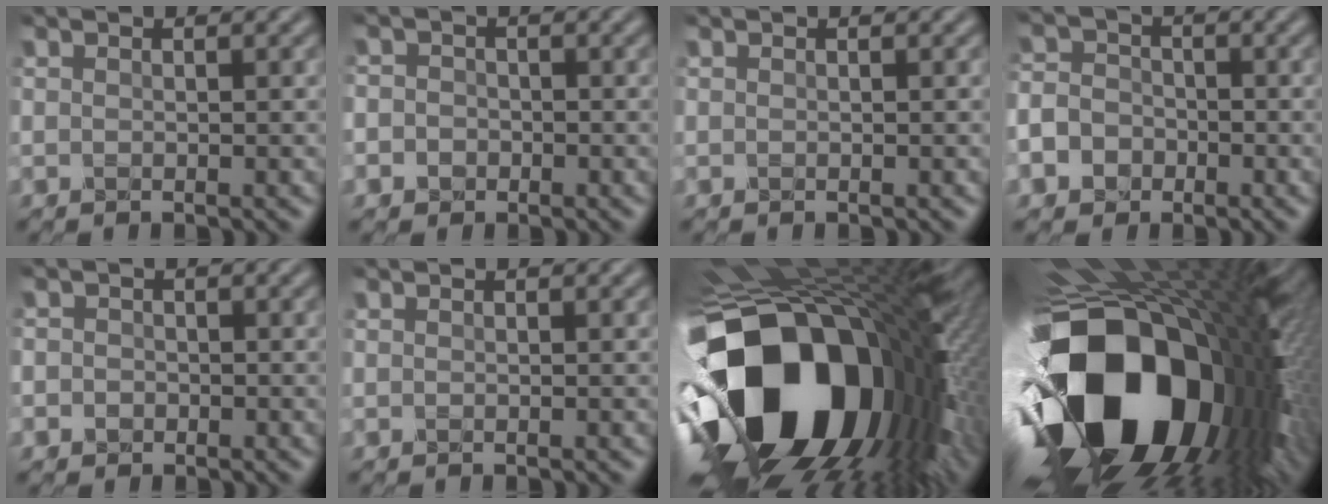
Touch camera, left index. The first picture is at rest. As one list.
[{"total": 3.2, "force": [-0.8, 2.9, 0.9], "torque": [0.008, 0.015, -0.043]}, {"total": 0.0}, {"total": 7.8, "force": [-4.0, 6.5, 1.8], "torque": [-0.045, -0.020, -0.095]}, {"total": 2.0, "force": [-0.4, 1.8, 0.6], "torque": [0.005, 0.008, -0.027]}, {"total": 0.0}, {"total": 20.5, "force": [-4.6, 13.3, 15.0], "torque": [-0.313, -0.051, -0.067]}, {"total": 21.1, "force": [-4.7, 12.0, 16.7], "torque": [-0.323, -0.061, -0.070]}]